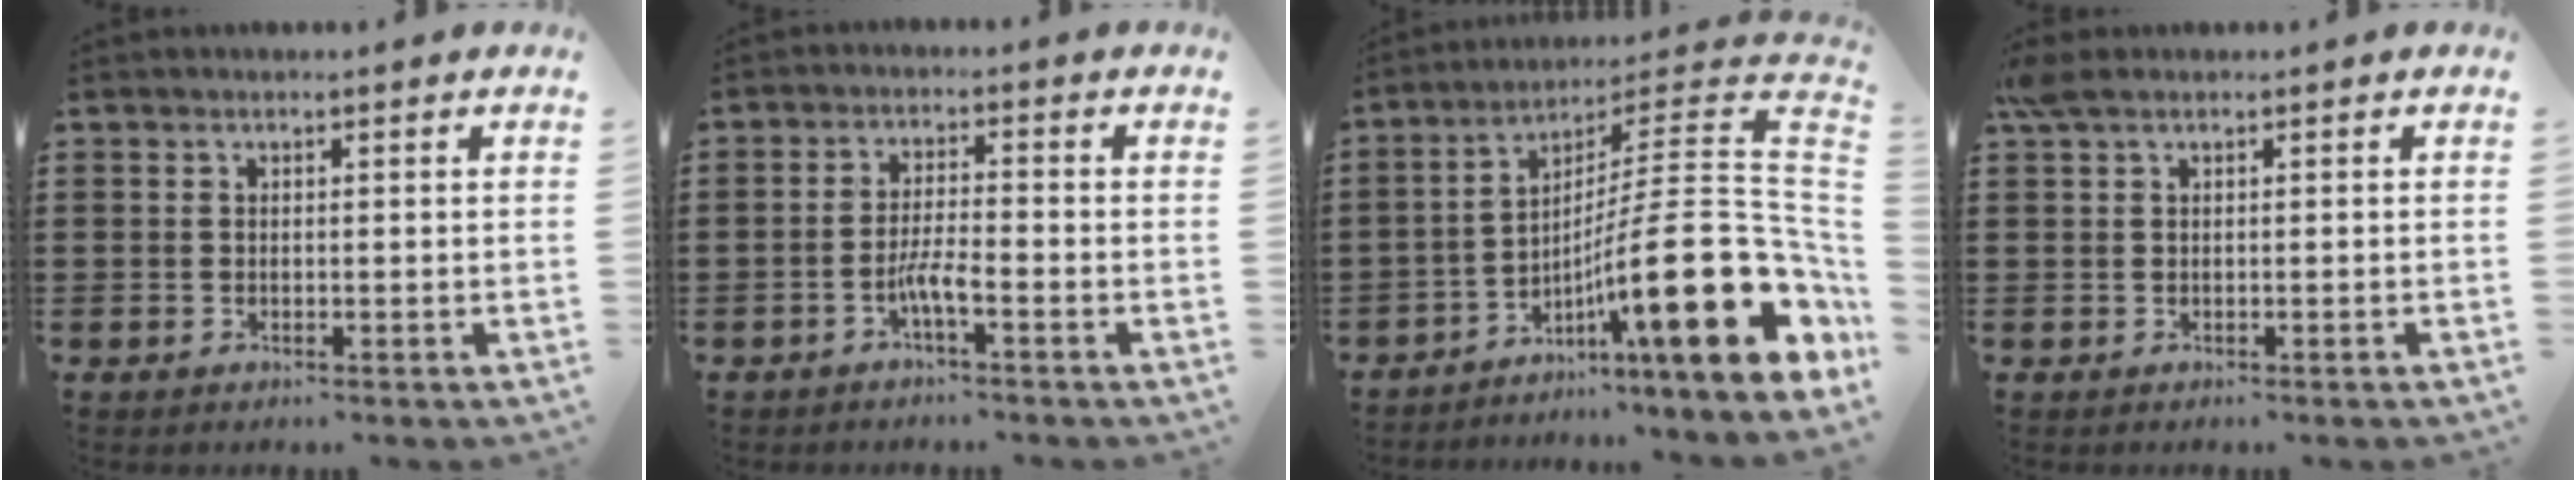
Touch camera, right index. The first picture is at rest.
{"total": 3.7, "force": [-1.9, 0.5, 3.1], "torque": [-0.068, -0.001, -0.039]}
{"total": 19.6, "force": [-6.1, 3.4, 18.3], "torque": [-0.291, -0.031, -0.109]}
{"total": 1.0, "force": [0.1, 0.2, 1.0], "torque": [-0.022, -0.003, 0.002]}